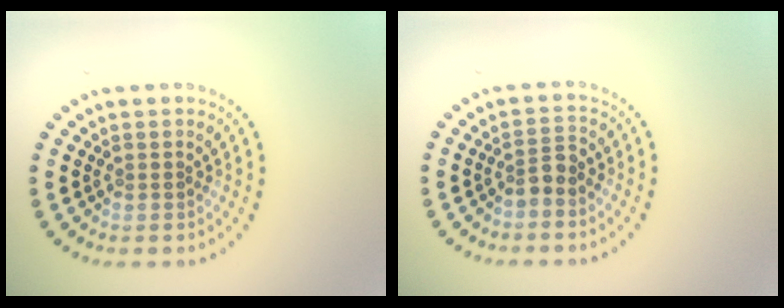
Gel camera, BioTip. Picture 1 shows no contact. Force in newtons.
{"total": 1.7, "press": 1.3, "slide": 1.1}